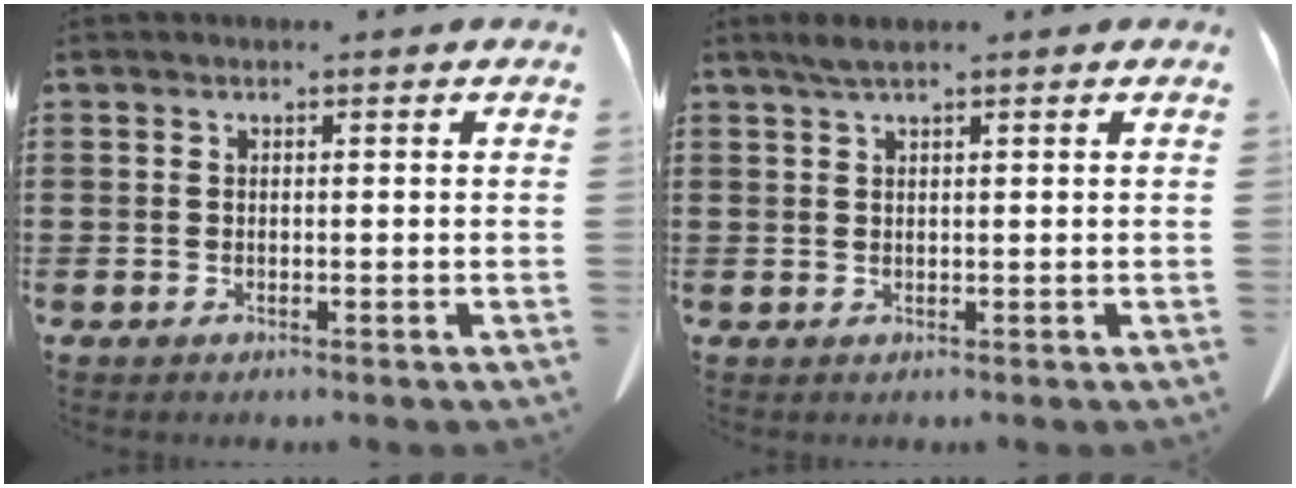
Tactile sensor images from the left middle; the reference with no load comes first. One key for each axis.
{"total": 1.8, "fx": 1.2, "fy": 0.2, "fz": 1.3, "tx": -0.029, "ty": 0.002, "tz": 0.022}